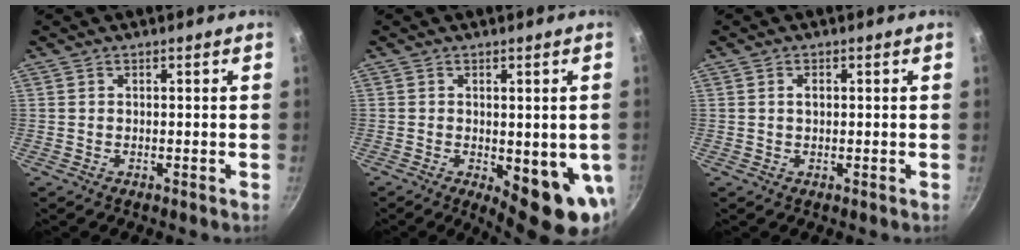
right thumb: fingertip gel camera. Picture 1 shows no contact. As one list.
[{"total": 11.7, "force": [-2.2, 4.3, 10.6], "torque": [-0.108, -0.016, -0.018]}, {"total": 1.5, "force": [0.3, 1.0, 1.1], "torque": [-0.016, 0.005, 0.005]}]